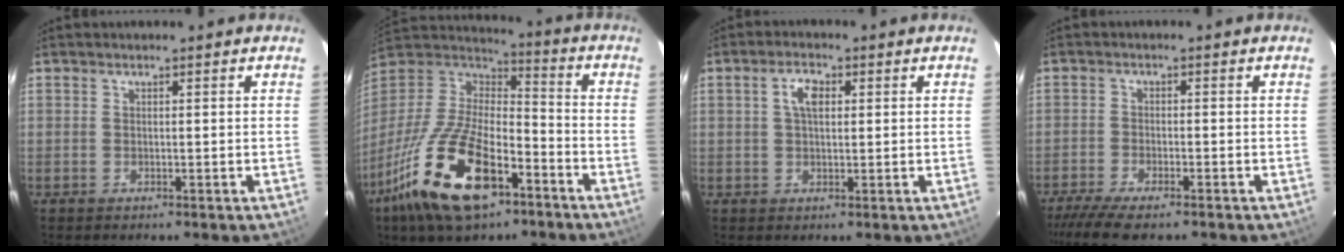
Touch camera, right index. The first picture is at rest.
{"total": 23.1, "force": [-12.4, 10.2, 16.6], "torque": [-0.345, -0.035, -0.222]}
{"total": 4.0, "force": [1.1, 2.1, 3.2], "torque": [-0.059, 0.011, 0.022]}
{"total": 7.6, "force": [-6.3, 1.4, 4.1], "torque": [-0.109, -0.027, -0.115]}